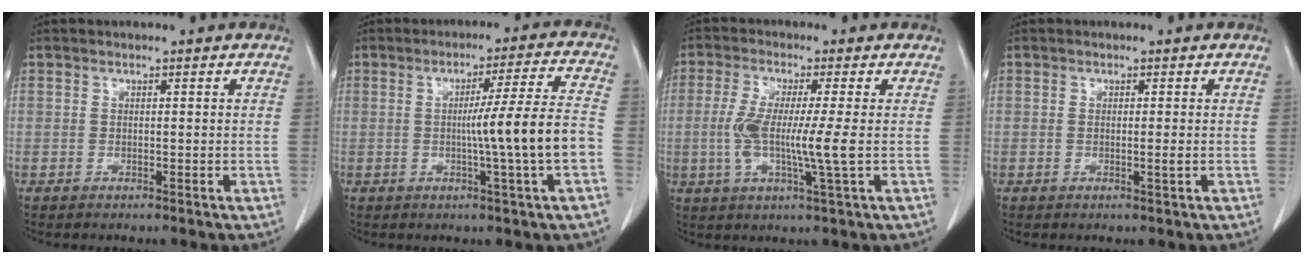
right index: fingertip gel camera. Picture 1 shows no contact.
{"total": 10.6, "force": [-1.9, -1.8, 10.2], "torque": [-0.157, -0.003, -0.027]}
{"total": 8.2, "force": [-0.5, -0.1, 8.2], "torque": [-0.165, -0.011, -0.013]}
{"total": 0.9, "force": [0.0, -0.1, 0.9], "torque": [-0.013, -0.001, 0.002]}